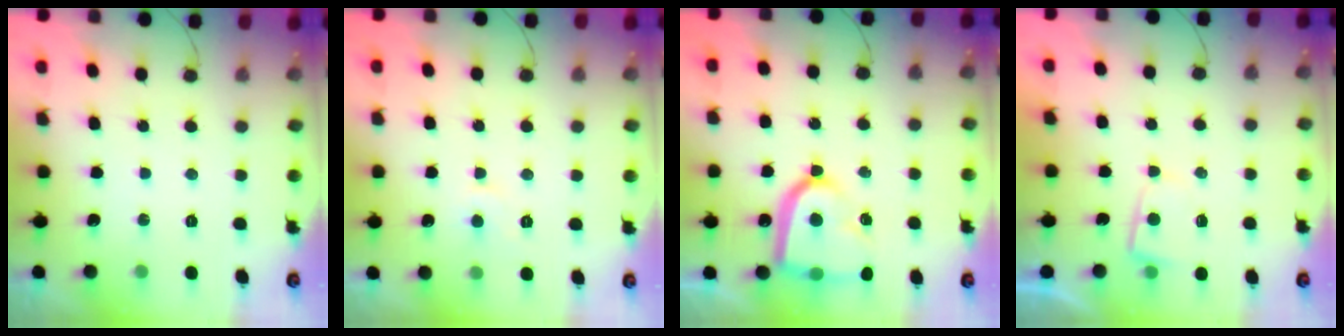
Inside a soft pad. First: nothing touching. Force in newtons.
{"total": 4.4, "press": 4.4, "slide": 0.4}
{"total": 16.8, "press": 16.7, "slide": 1.7}
{"total": 3.2, "press": 3.2, "slide": 0.4}